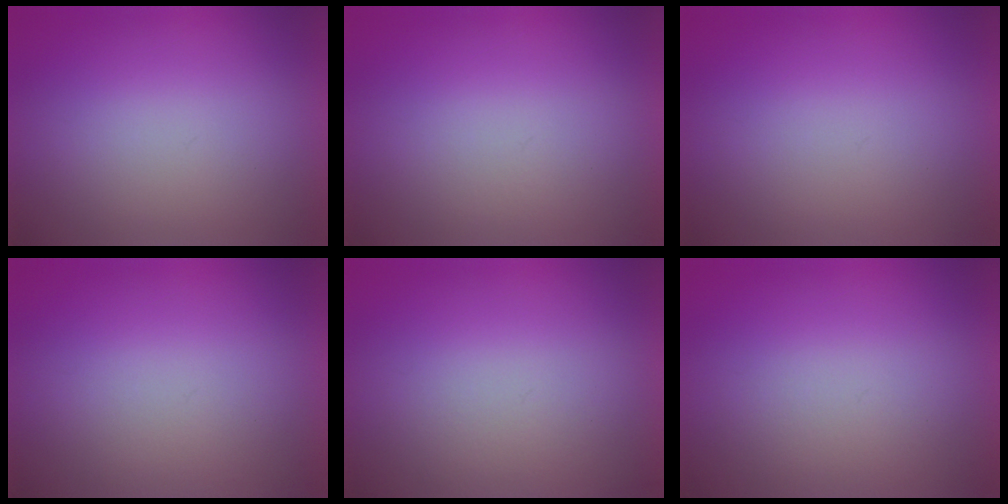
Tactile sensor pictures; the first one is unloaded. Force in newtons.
{"total": 1.2}
{"total": 0.0}
{"total": 1.1}
{"total": 2.0}
{"total": 1.8}